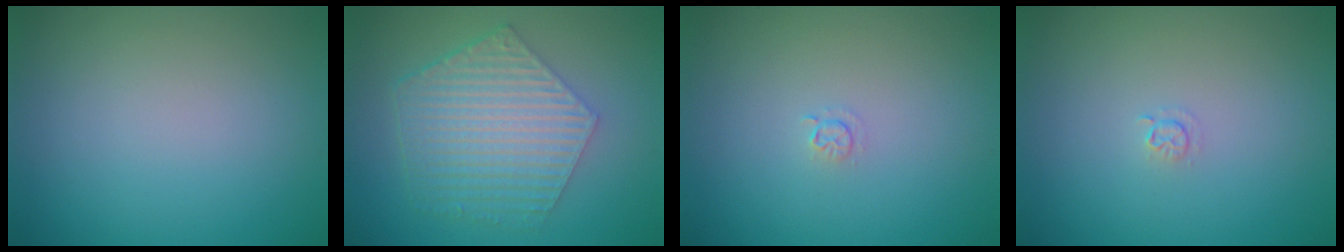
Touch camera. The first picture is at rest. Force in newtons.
{"total": 6.2, "press": 4.5, "slide": 4.3}
{"total": 0.7, "press": 0.3, "slide": 0.6}
{"total": 0.7, "press": 0.3, "slide": 0.6}